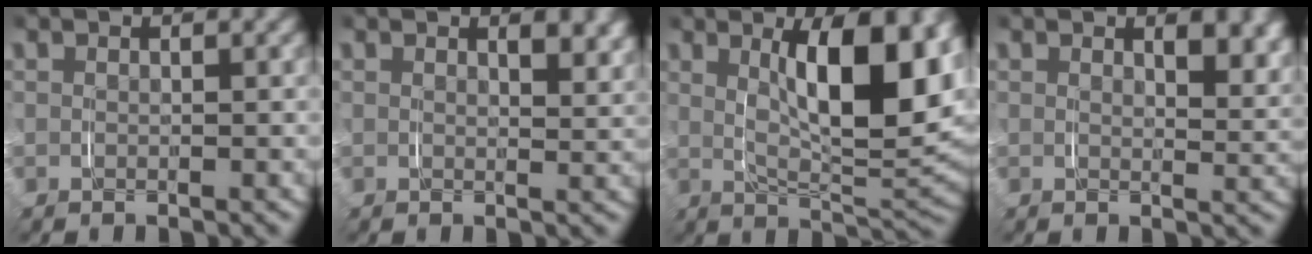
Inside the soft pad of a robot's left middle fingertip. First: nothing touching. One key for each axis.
{"total": 1.6, "fx": 1.3, "fy": 0.1, "fz": 0.9, "tx": -0.004, "ty": -0.004, "tz": 0.020}
{"total": 9.9, "fx": 1.8, "fy": 3.4, "fz": 9.2, "tx": -0.135, "ty": -0.009, "tz": 0.032}
{"total": 2.5, "fx": 1.8, "fy": 0.5, "fz": 1.7, "tx": -0.016, "ty": -0.007, "tz": 0.028}